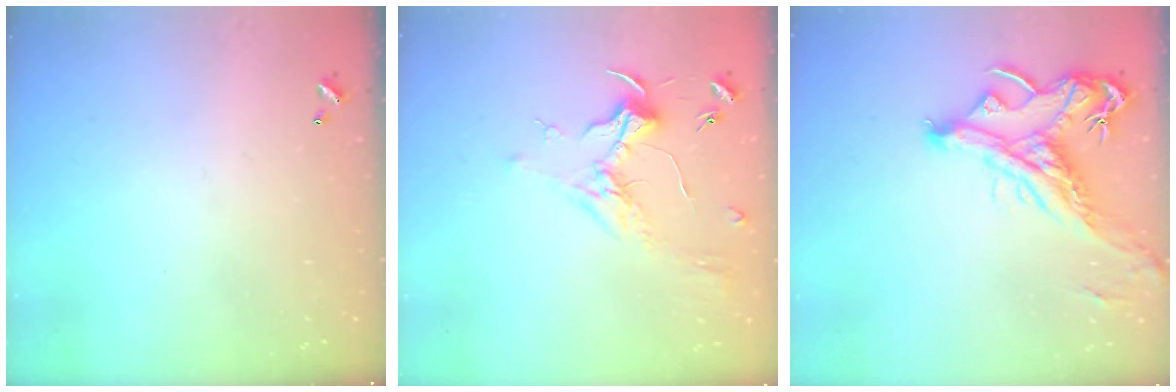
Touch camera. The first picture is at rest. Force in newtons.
{"total": 1.8, "press": 1.6, "slide": 0.7}
{"total": 3.5, "press": 3.3, "slide": 1.3}